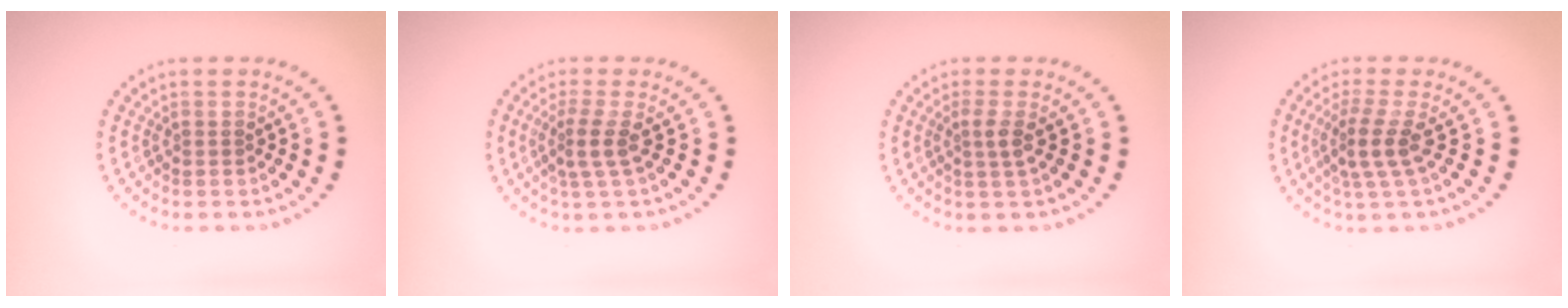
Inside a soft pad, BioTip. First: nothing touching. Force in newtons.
{"total": 2.2, "press": 1.5, "slide": 1.7}
{"total": 1.5, "press": 1.0, "slide": 1.1}
{"total": 2.9, "press": 2.0, "slide": 2.1}